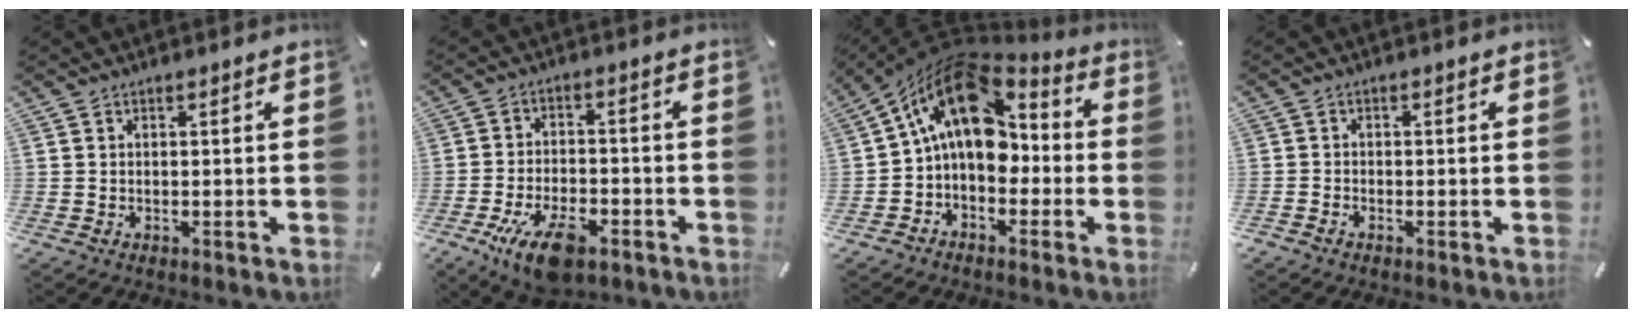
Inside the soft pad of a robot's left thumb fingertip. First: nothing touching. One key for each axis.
{"total": 10.9, "fx": -6.0, "fy": 5.0, "fz": 7.6, "tx": -0.147, "ty": 0.025, "tz": -0.106}
{"total": 15.4, "fx": 3.0, "fy": 10.6, "fz": 10.8, "tx": -0.191, "ty": -0.007, "tz": 0.050}
{"total": 0.9, "fx": -0.8, "fy": 0.4, "fz": 0.3, "tx": -0.005, "ty": 0.002, "tz": -0.017}